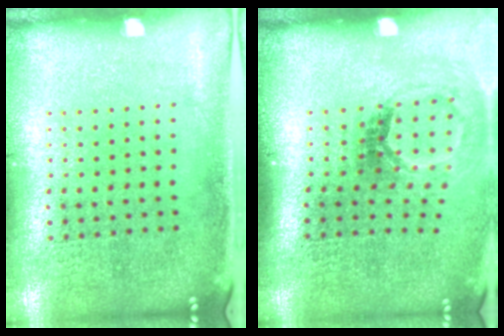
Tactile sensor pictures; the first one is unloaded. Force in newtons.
{"total": 1.8, "press": 1.1, "slide": 1.4}